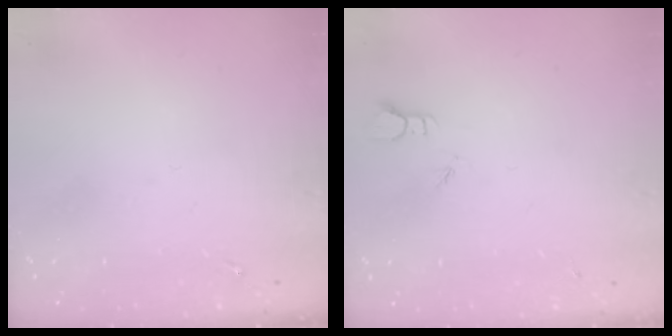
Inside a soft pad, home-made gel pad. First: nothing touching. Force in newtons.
{"total": 1.8, "press": 1.8, "slide": 0.0}